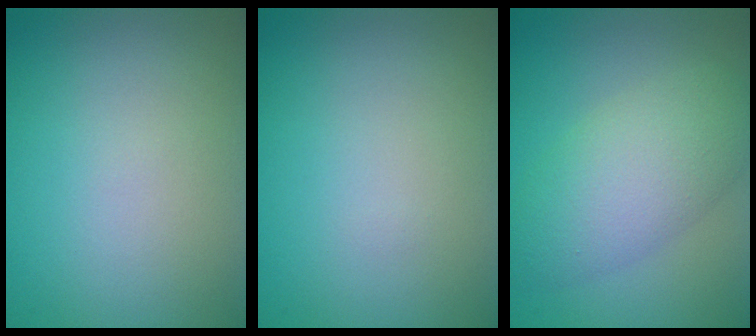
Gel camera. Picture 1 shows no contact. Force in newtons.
{"total": 0.0}
{"total": 5.6, "press": 5.5, "slide": 0.2}